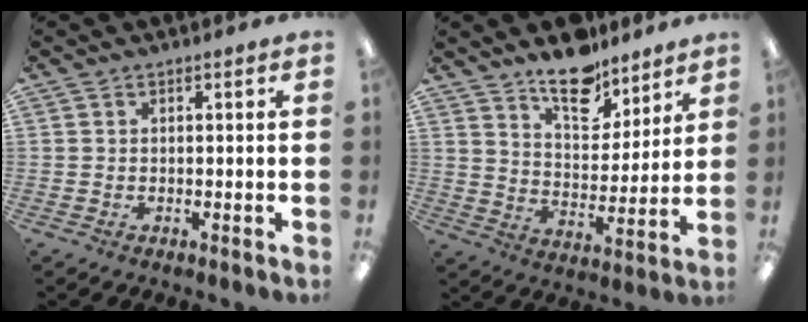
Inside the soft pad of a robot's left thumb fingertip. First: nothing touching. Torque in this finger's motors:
{"motor_torque": [1.71, 0.61, 0.88, -1.00, 0.04]}